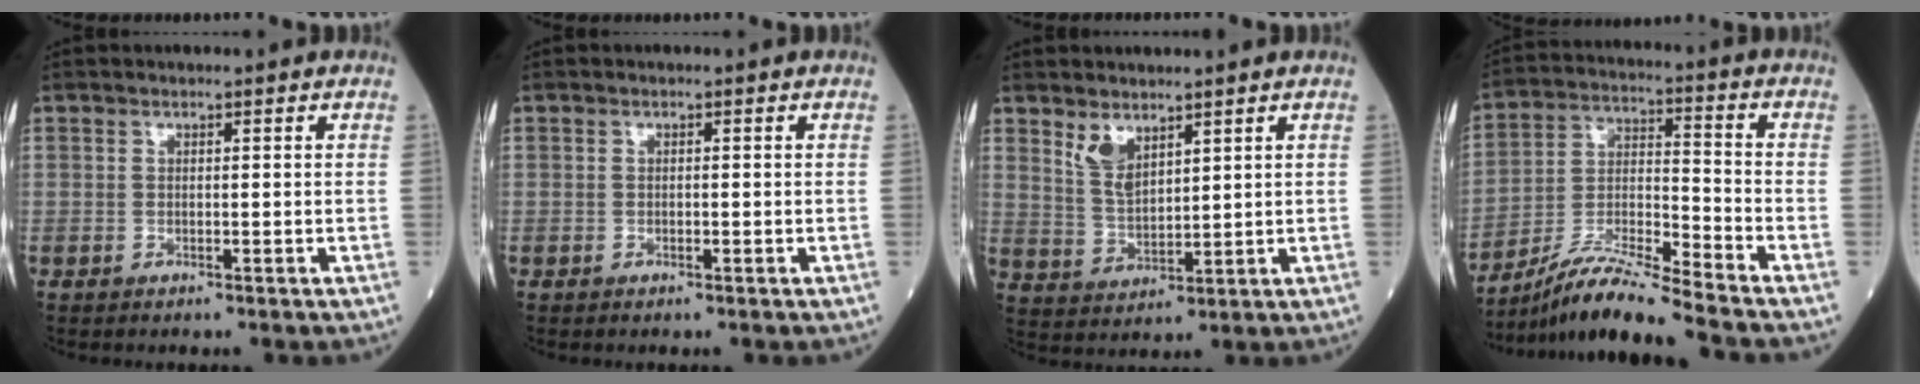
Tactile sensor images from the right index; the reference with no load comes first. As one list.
[{"total": 0.0}, {"total": 4.7, "force": [3.2, 1.8, 2.9], "torque": [-0.066, -0.007, 0.074]}, {"total": 12.2, "force": [-10.9, -1.8, 5.2], "torque": [-0.100, -0.007, -0.201]}]